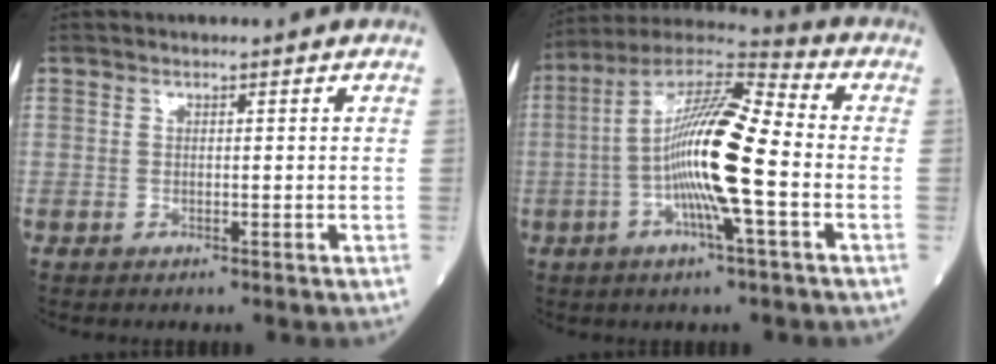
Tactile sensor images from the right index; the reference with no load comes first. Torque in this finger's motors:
{"motor_torque": [1.26, -0.84, 1.05, 0.21]}